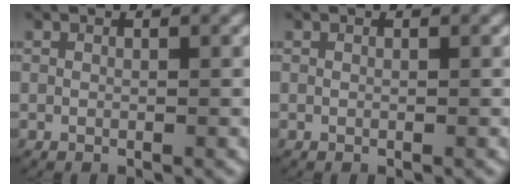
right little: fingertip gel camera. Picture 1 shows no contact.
{"total": 0.0}